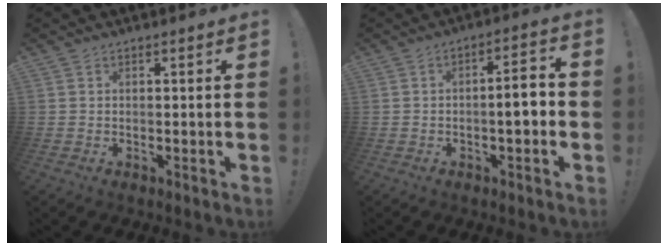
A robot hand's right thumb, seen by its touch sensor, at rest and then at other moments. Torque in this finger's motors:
{"motor_torque": [0.02, -0.39, -0.14, 0.32, 0.02]}